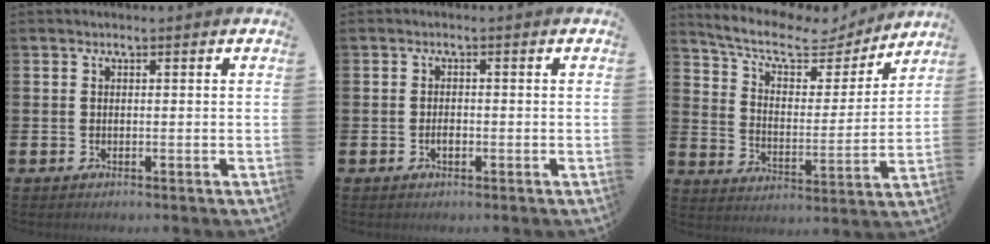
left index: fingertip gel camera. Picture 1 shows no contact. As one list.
[{"total": 1.3, "force": [-0.5, 0.7, 1.0], "torque": [-0.019, 0.001, -0.011]}, {"total": 8.9, "force": [7.7, 2.9, 3.3], "torque": [-0.092, -0.051, 0.130]}]